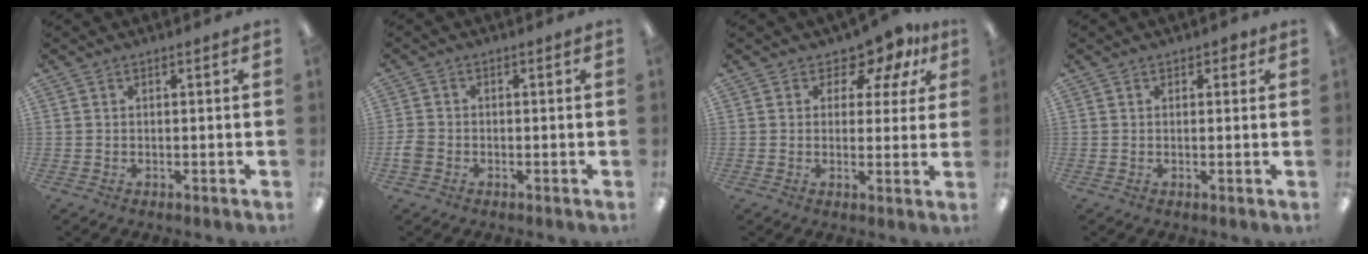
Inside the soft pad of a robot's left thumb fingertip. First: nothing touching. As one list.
[{"total": 2.8, "force": [-1.2, 2.1, 1.3], "torque": [-0.018, 0.007, -0.020]}, {"total": 6.7, "force": [4.5, 4.2, 2.6], "torque": [-0.035, -0.029, 0.079]}, {"total": 1.4, "force": [0.8, 1.0, 0.6], "torque": [-0.004, 0.000, 0.012]}]